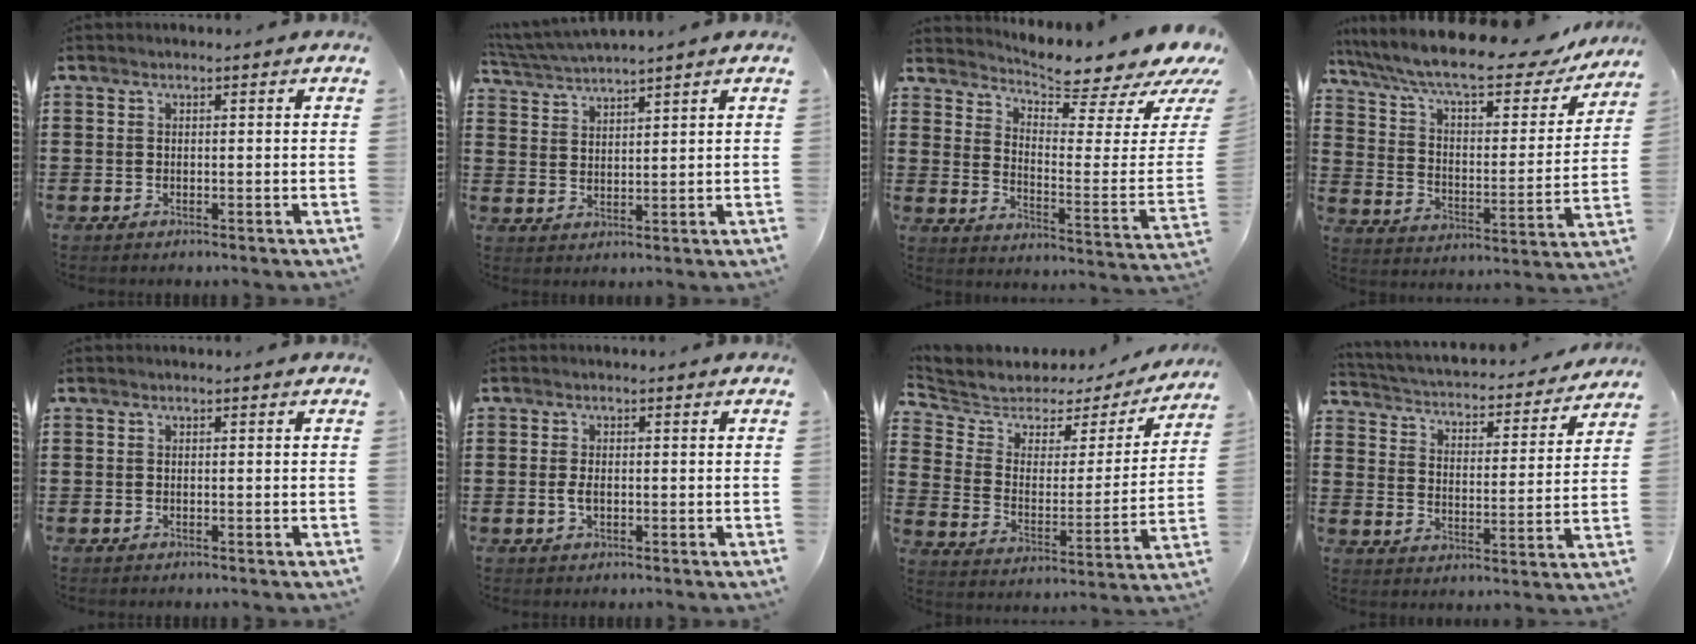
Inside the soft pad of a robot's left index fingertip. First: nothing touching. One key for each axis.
{"total": 3.7, "fx": 3.6, "fy": -0.6, "fz": 0.8, "tx": -0.028, "ty": -0.013, "tz": 0.066}
{"total": 6.1, "fx": 5.7, "fy": -0.1, "fz": 2.1, "tx": -0.047, "ty": -0.067, "tz": 0.090}
{"total": 11.2, "fx": 8.8, "fy": 2.0, "fz": 6.5, "tx": -0.149, "ty": -0.046, "tz": 0.147}
{"total": 0.0}
{"total": 2.0, "fx": -0.2, "fy": 1.0, "fz": 1.7, "tx": -0.048, "ty": -0.004, "tz": -0.009}
{"total": 4.5, "fx": 3.8, "fy": 2.5, "fz": 0.5, "tx": -0.046, "ty": -0.029, "tz": 0.059}
{"total": 2.5, "fx": 2.5, "fy": 0.2, "fz": 0.5, "tx": -0.029, "ty": -0.030, "tz": 0.031}